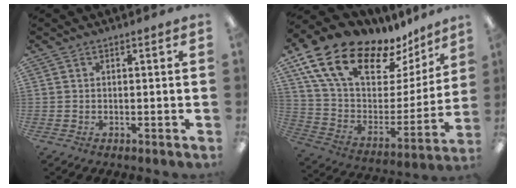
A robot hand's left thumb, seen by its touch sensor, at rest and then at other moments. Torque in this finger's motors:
{"motor_torque": [1.75, 1.77, 1.38, -1.39, 0.47]}